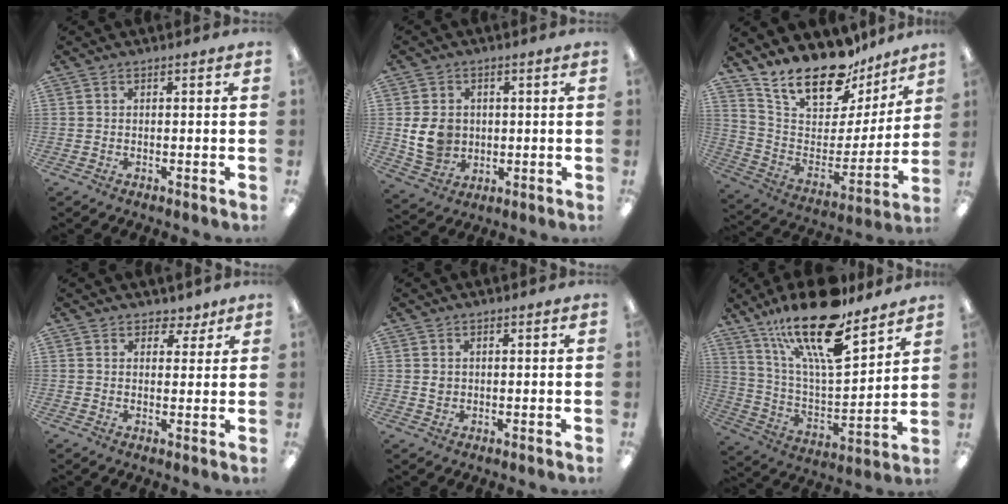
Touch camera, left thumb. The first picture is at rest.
{"total": 8.7, "force": [0.5, 7.4, 4.5], "torque": [-0.088, 0.009, 0.011]}
{"total": 21.0, "force": [17.0, 8.4, 9.1], "torque": [-0.170, -0.121, 0.303]}
{"total": 3.9, "force": [2.8, 2.7, 0.5], "torque": [0.005, -0.013, 0.048]}
{"total": 1.6, "force": [0.6, 1.4, 0.5], "torque": [-0.004, 0.000, 0.008]}
{"total": 24.0, "force": [16.9, 7.3, 15.4], "torque": [-0.279, -0.105, 0.287]}